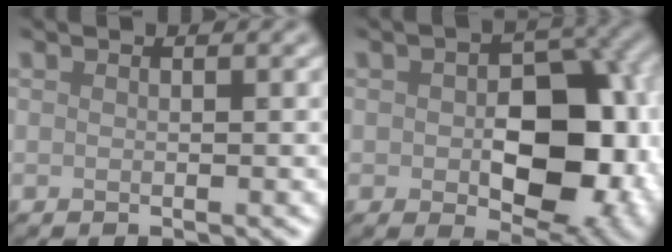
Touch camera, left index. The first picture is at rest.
{"total": 10.8, "force": [-1.2, 6.6, 8.5], "torque": [-0.130, -0.013, -0.004]}